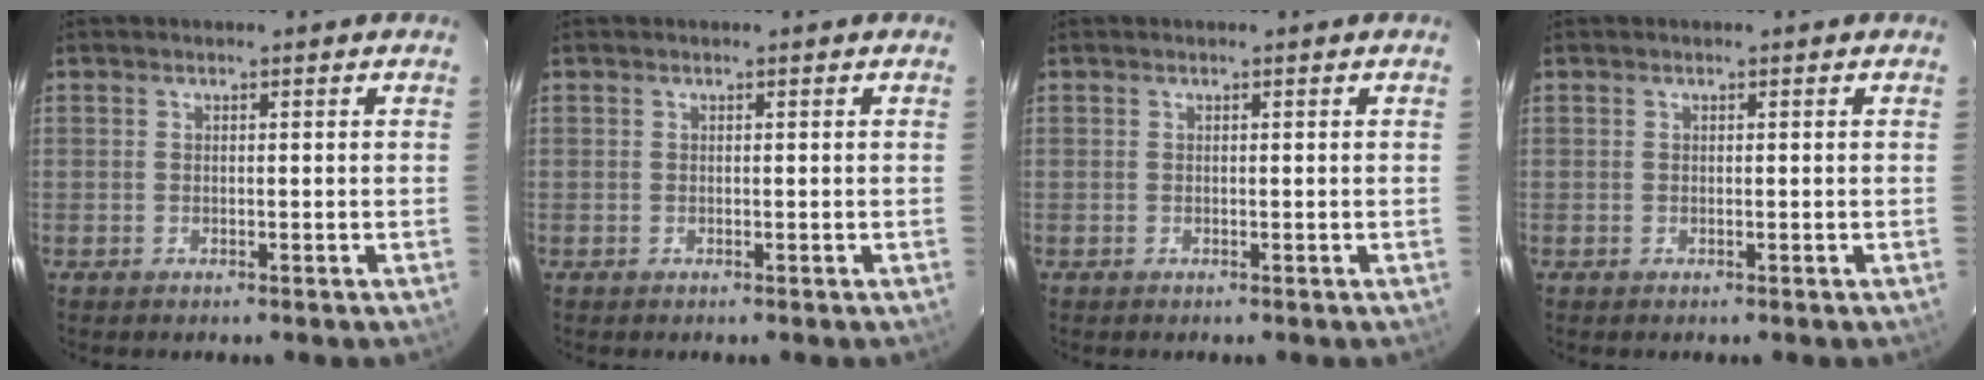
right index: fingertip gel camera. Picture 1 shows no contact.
{"total": 0.0}
{"total": 0.0}
{"total": 0.0}